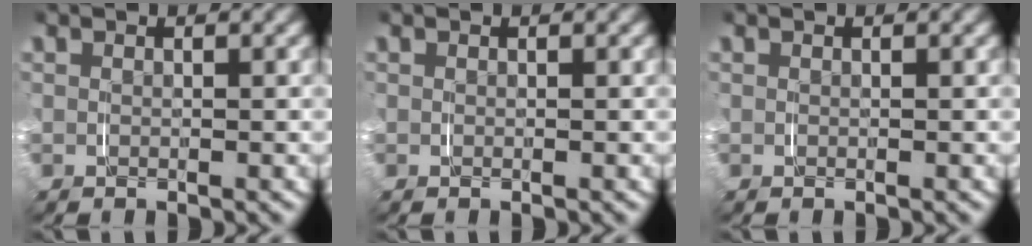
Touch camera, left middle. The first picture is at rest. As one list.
[{"total": 0.0}, {"total": 0.0}]